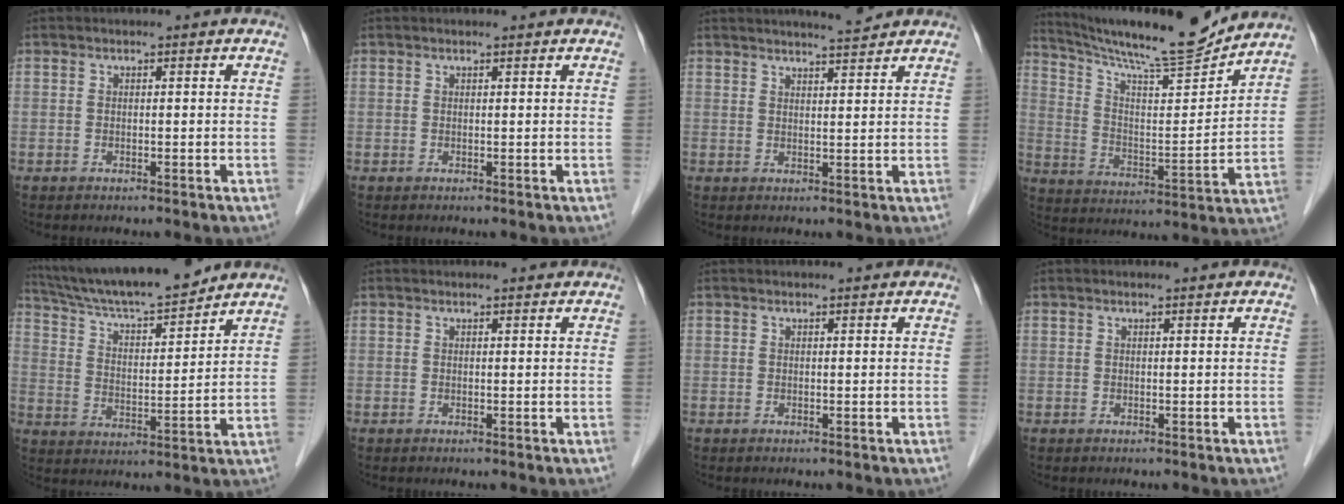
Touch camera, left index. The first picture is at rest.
{"total": 0.9, "force": [0.9, 0.0, 0.3], "torque": [-0.010, 0.008, 0.015]}
{"total": 4.6, "force": [4.4, 0.0, 1.5], "torque": [-0.029, 0.005, 0.066]}
{"total": 16.7, "force": [15.6, 0.0, 5.8], "torque": [-0.110, -0.021, 0.253]}
{"total": 16.3, "force": [14.8, 1.5, 6.7], "torque": [-0.121, 0.010, 0.250]}
{"total": 2.8, "force": [2.6, 0.6, 0.9], "torque": [-0.012, 0.013, 0.029]}
{"total": 2.3, "force": [2.1, 0.5, 0.8], "torque": [-0.012, 0.014, 0.024]}
{"total": 1.4, "force": [1.3, 0.0, 0.4], "torque": [-0.011, 0.010, 0.020]}